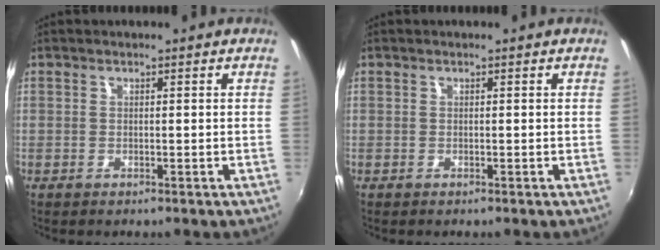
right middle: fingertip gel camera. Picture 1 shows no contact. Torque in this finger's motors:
{"motor_torque": [0.19, -0.18, 0.03, 0.00]}